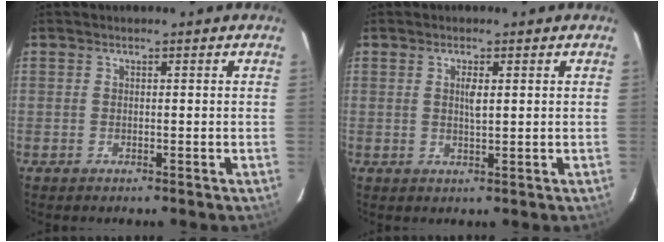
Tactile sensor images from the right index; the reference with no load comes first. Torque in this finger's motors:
{"motor_torque": [0.02, 0.00, 0.04, 0.01]}